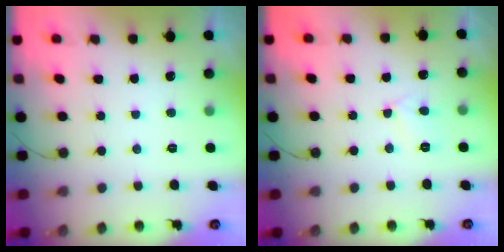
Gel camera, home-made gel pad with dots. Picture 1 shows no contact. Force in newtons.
{"total": 5.0, "press": 4.9, "slide": 0.6}